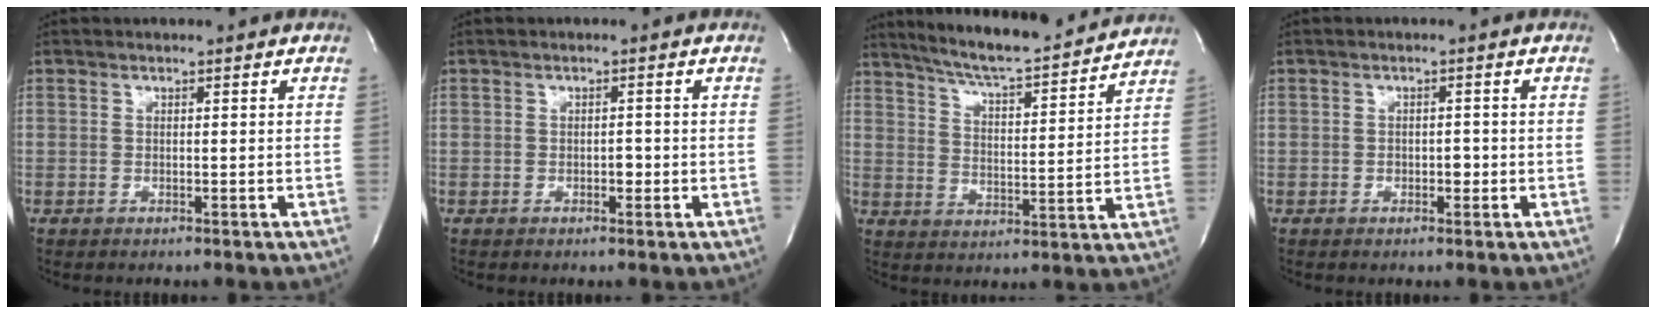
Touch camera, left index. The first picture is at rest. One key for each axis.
{"total": 1.2, "fx": -0.5, "fy": 0.6, "fz": 0.9, "tx": -0.011, "ty": -0.001, "tz": -0.009}
{"total": 17.0, "fx": 15.6, "fy": 1.2, "fz": 6.9, "tx": -0.114, "ty": -0.004, "tz": 0.226}
{"total": 1.5, "fx": -0.6, "fy": 0.9, "fz": 1.1, "tx": -0.012, "ty": 0.000, "tz": -0.009}